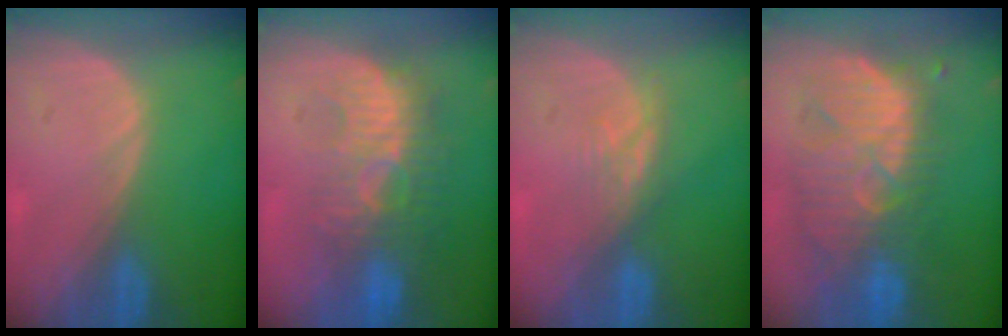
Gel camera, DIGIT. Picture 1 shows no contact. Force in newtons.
{"total": 9.3, "press": 8.8, "slide": 2.9}
{"total": 3.3, "press": 3.2, "slide": 0.5}
{"total": 10.5, "press": 10.2, "slide": 2.6}